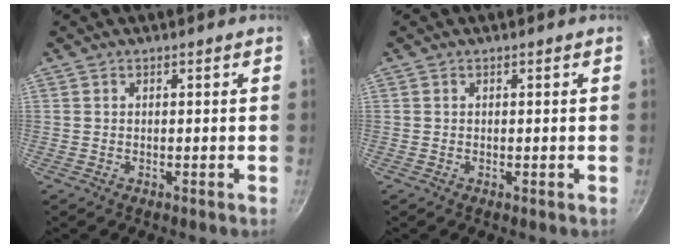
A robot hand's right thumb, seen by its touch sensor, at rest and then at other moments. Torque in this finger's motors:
{"motor_torque": [-0.24, 0.03, -0.02, -0.18, -0.02]}